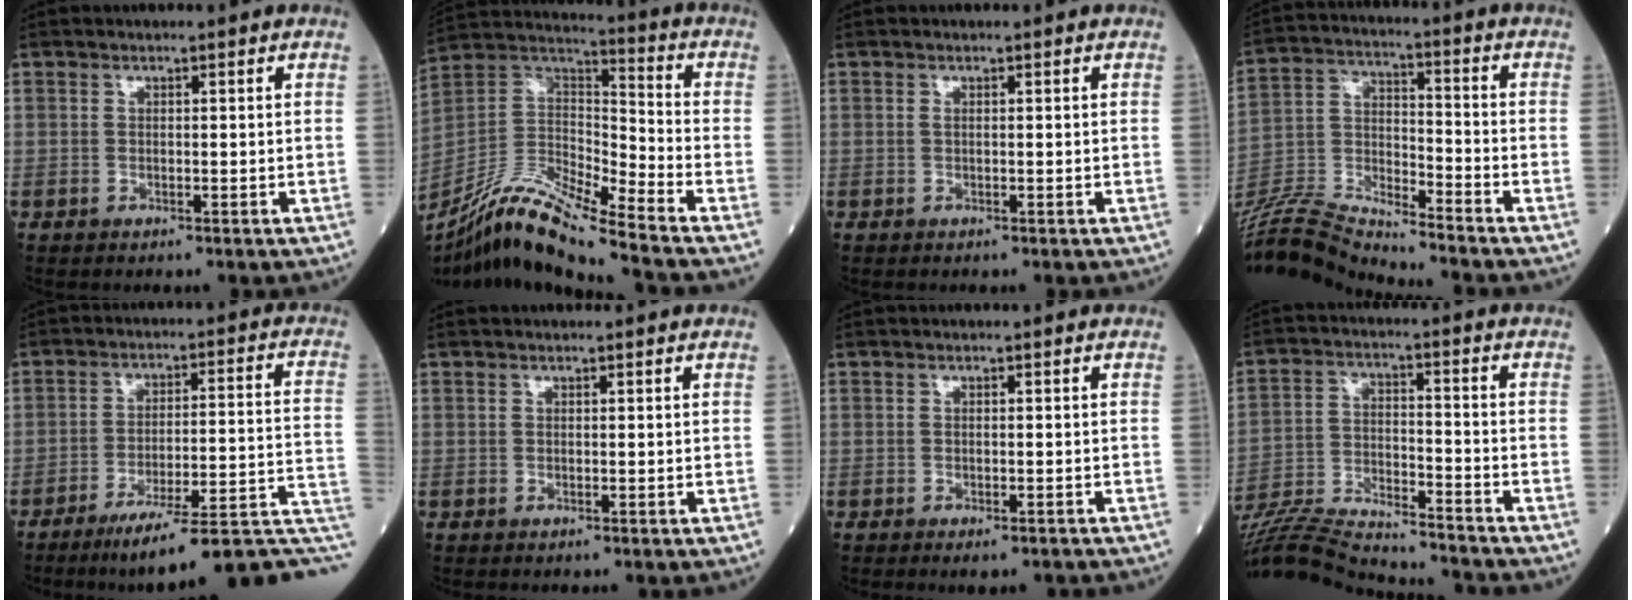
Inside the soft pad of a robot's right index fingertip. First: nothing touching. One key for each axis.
{"total": 15.4, "fx": -12.8, "fy": -0.1, "fz": 8.7, "tx": -0.171, "ty": 0.003, "tz": -0.240}
{"total": 0.0}
{"total": 13.0, "fx": -12.9, "fy": -0.6, "fz": 1.5, "tx": -0.039, "ty": 0.028, "tz": -0.251}
{"total": 18.2, "fx": -13.2, "fy": 1.5, "fz": 12.4, "tx": -0.113, "ty": 0.031, "tz": -0.193}
{"total": 0.0}
{"total": 2.7, "fx": -2.2, "fy": 0.7, "fz": 1.3, "tx": -0.008, "ty": -0.003, "tz": -0.030}
{"total": 21.4, "fx": -20.2, "fy": 1.4, "fz": 6.9, "tx": -0.166, "ty": -0.019, "tz": -0.327}